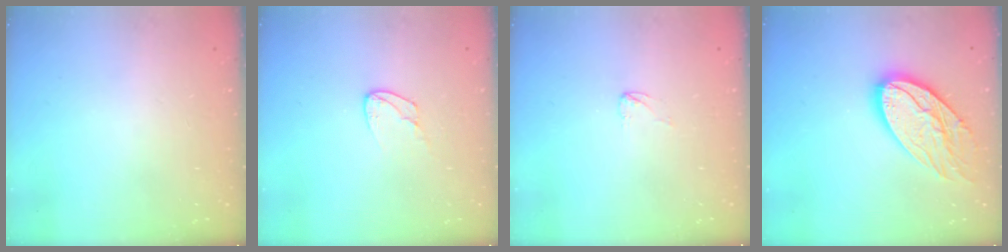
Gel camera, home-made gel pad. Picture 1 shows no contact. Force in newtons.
{"total": 6.9, "press": 6.9, "slide": 0.4}
{"total": 2.6, "press": 2.6, "slide": 0.2}
{"total": 17.3, "press": 17.3, "slide": 1.4}